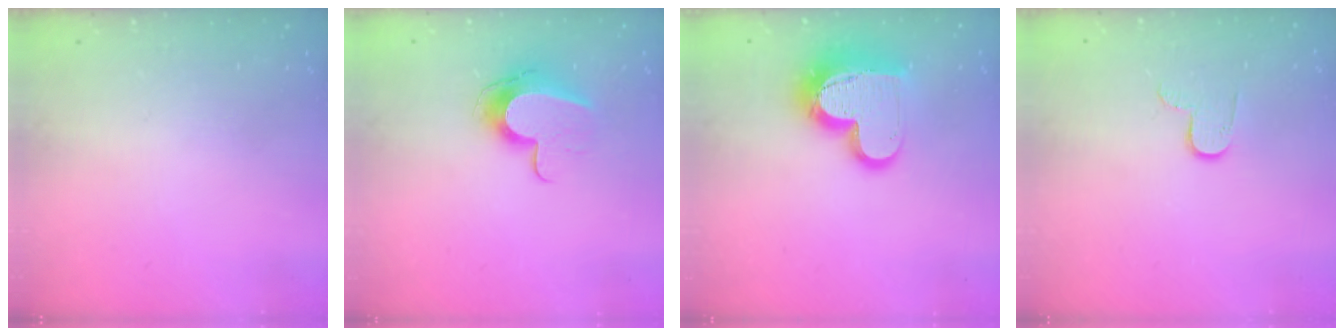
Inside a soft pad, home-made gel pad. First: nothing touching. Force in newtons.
{"total": 11.8, "press": 11.7, "slide": 0.7}
{"total": 15.8, "press": 15.8, "slide": 1.2}
{"total": 7.1, "press": 7.1, "slide": 0.7}